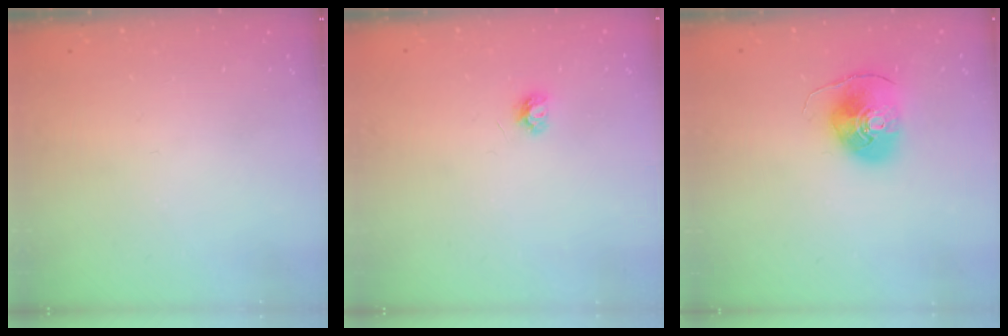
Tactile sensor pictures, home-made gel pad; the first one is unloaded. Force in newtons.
{"total": 3.9, "press": 3.8, "slide": 0.4}
{"total": 8.8, "press": 8.8, "slide": 0.8}